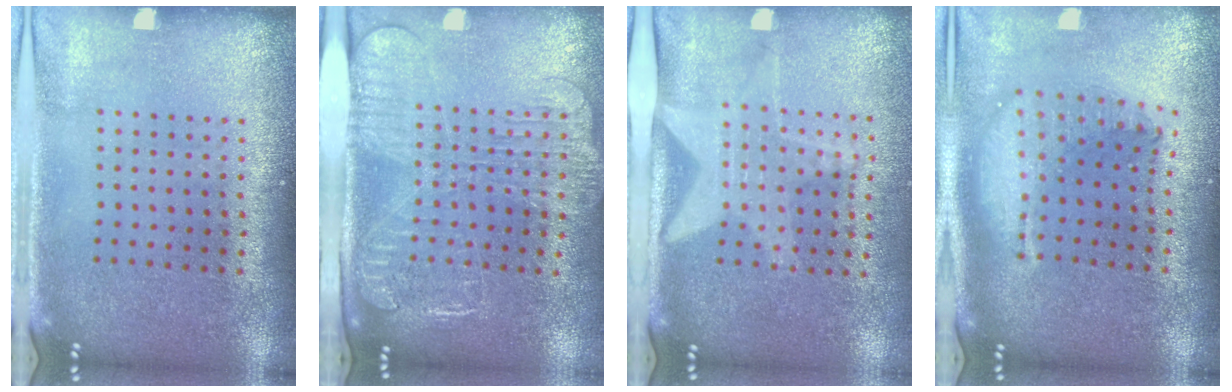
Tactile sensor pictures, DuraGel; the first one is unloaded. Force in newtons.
{"total": 2.6, "press": 2.1, "slide": 1.5}
{"total": 2.0, "press": 1.6, "slide": 1.2}
{"total": 2.0, "press": 1.6, "slide": 1.2}